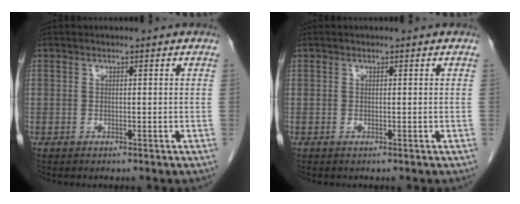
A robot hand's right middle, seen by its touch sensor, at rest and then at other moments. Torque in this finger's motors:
{"motor_torque": [0.27, 0.27, -0.01, 0.00]}